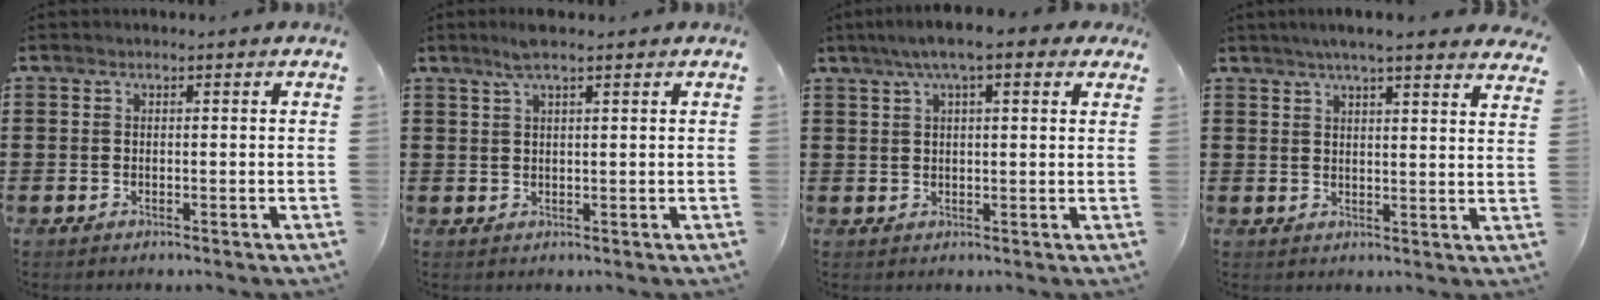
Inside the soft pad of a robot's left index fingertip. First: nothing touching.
{"total": 3.1, "force": [2.1, 0.3, 2.3], "torque": [-0.048, 0.004, 0.036]}
{"total": 6.2, "force": [3.5, 1.1, 5.0], "torque": [-0.094, 0.007, 0.057]}
{"total": 4.6, "force": [4.1, 0.4, 2.0], "torque": [-0.049, -0.007, 0.075]}